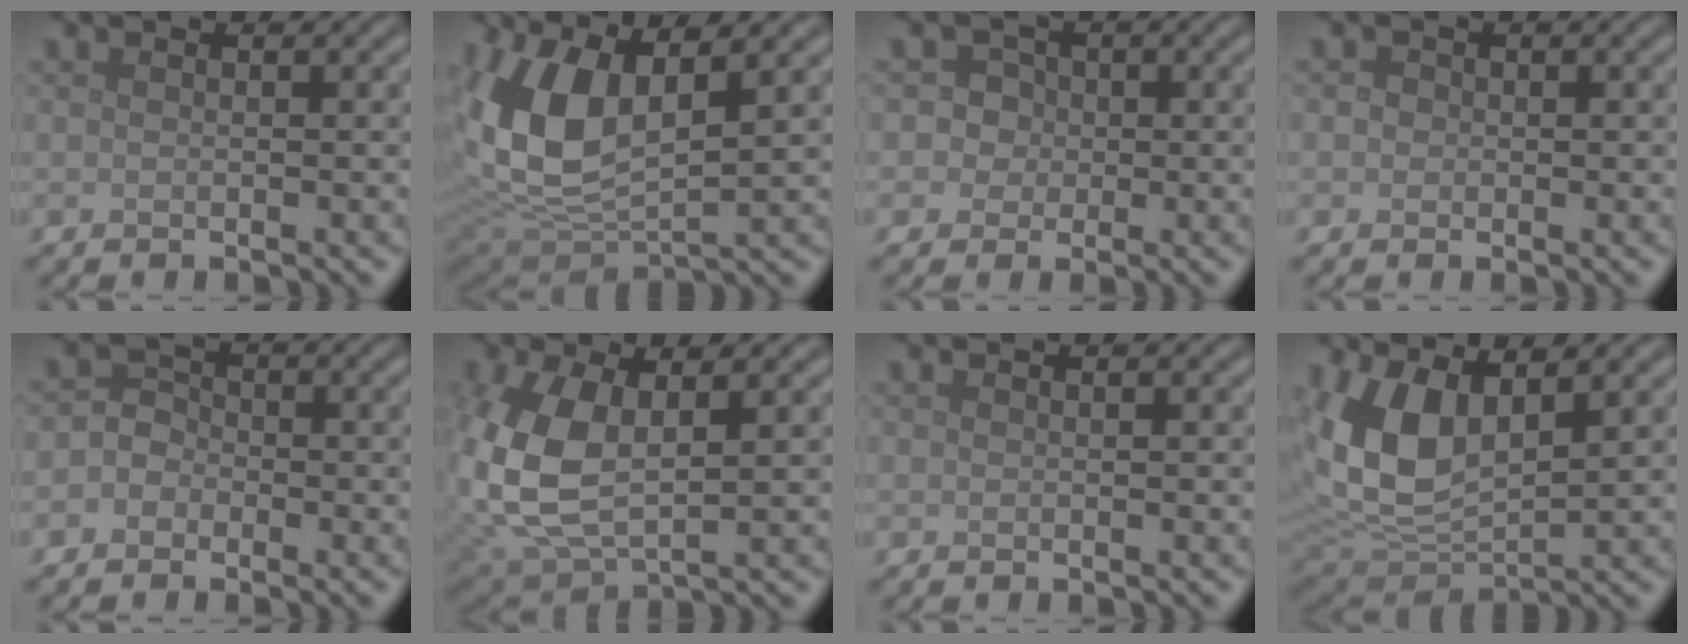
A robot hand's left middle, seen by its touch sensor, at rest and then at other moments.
{"total": 9.7, "force": [2.1, 5.0, 8.0], "torque": [-0.191, -0.007, 0.041]}
{"total": 3.5, "force": [0.8, 3.2, 1.2], "torque": [0.010, 0.023, -0.004]}
{"total": 1.0, "force": [0.1, 1.0, 0.3], "torque": [0.001, 0.000, -0.004]}
{"total": 2.4, "force": [-0.8, 2.1, 0.8], "torque": [0.005, 0.009, -0.026]}
{"total": 9.3, "force": [0.6, 5.2, 7.7], "torque": [-0.197, -0.009, 0.017]}
{"total": 0.0}
{"total": 8.6, "force": [2.4, 4.7, 6.8], "torque": [-0.160, -0.006, 0.044]}